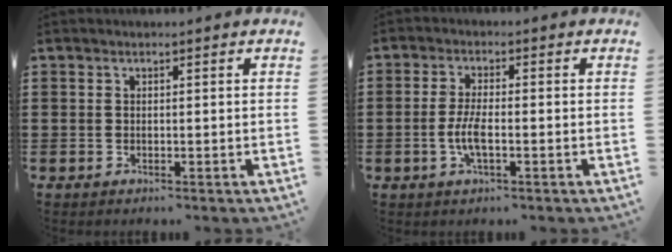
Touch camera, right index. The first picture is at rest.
{"total": 4.2, "force": [-1.0, 1.2, 3.9], "torque": [-0.088, -0.003, -0.025]}